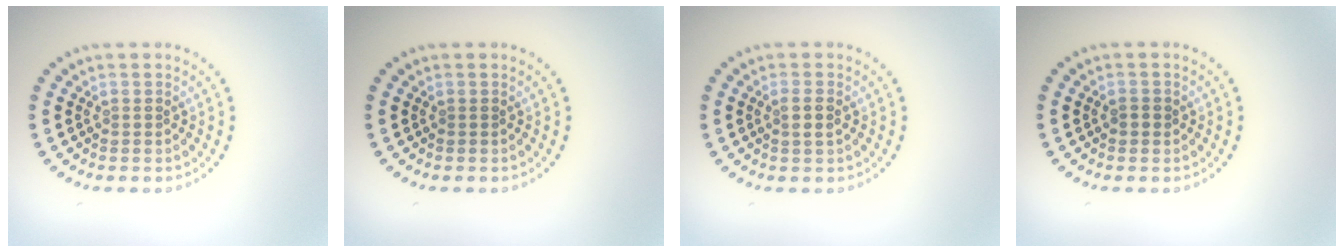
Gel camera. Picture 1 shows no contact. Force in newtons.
{"total": 0.0}
{"total": 1.2, "press": 1.1, "slide": 0.4}
{"total": 1.1, "press": 1.1, "slide": 0.2}